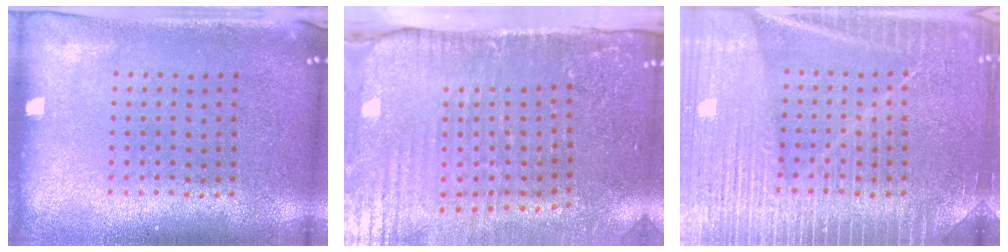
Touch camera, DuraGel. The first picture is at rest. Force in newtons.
{"total": 4.5, "press": 3.7, "slide": 2.4}
{"total": 6.8, "press": 6.7, "slide": 1.0}